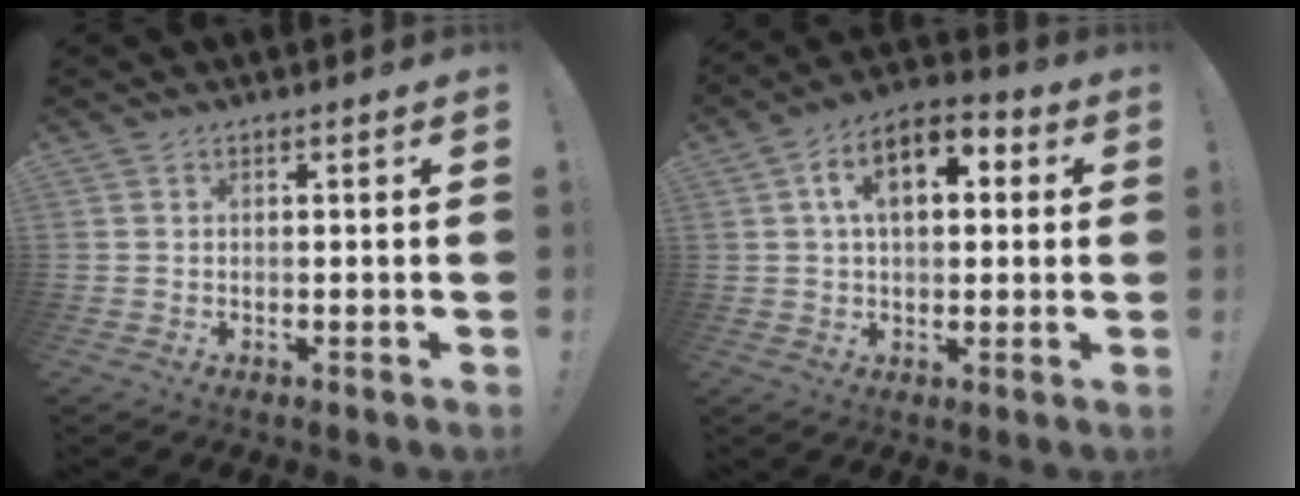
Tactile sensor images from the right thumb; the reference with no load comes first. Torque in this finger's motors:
{"motor_torque": [1.35, 1.61, 0.52, 0.48, 0.40]}